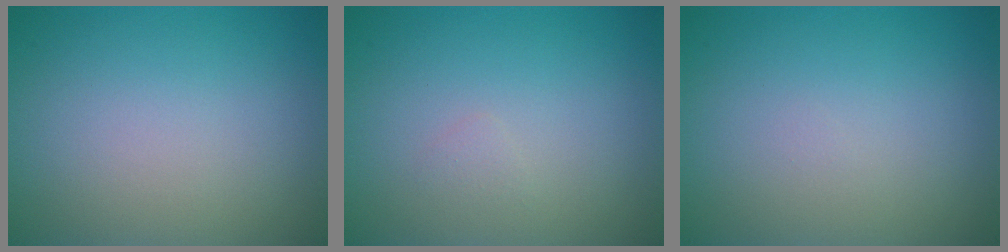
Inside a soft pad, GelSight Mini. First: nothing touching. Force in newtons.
{"total": 0.5, "press": 0.5, "slide": 0.0}
{"total": 0.0}